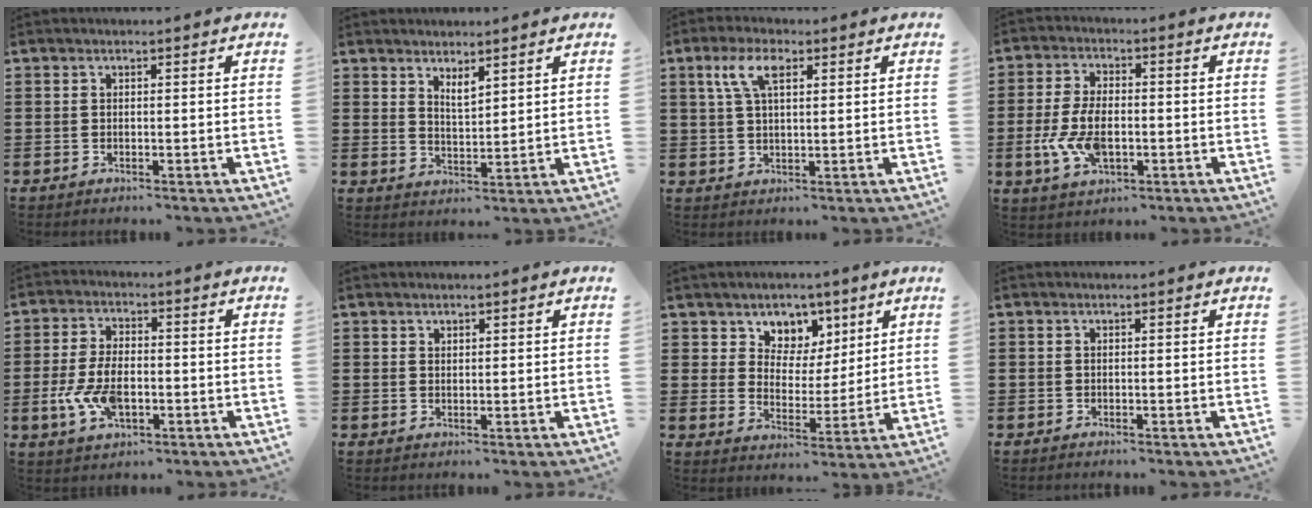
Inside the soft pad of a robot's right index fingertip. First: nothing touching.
{"total": 2.8, "force": [2.4, 0.8, 1.1], "torque": [-0.027, 0.001, 0.045]}
{"total": 5.6, "force": [2.6, 2.1, 4.5], "torque": [-0.100, 0.011, 0.043]}
{"total": 7.5, "force": [-1.6, 3.8, 6.2], "torque": [-0.140, 0.000, -0.034]}
{"total": 7.3, "force": [-1.9, 3.7, 5.9], "torque": [-0.135, -0.001, -0.038]}
{"total": 0.8, "force": [0.7, 0.4, 0.0], "torque": [-0.002, 0.001, 0.015]}
{"total": 6.3, "force": [4.2, 4.8, -0.2], "torque": [-0.034, -0.026, 0.072]}
{"total": 0.0}